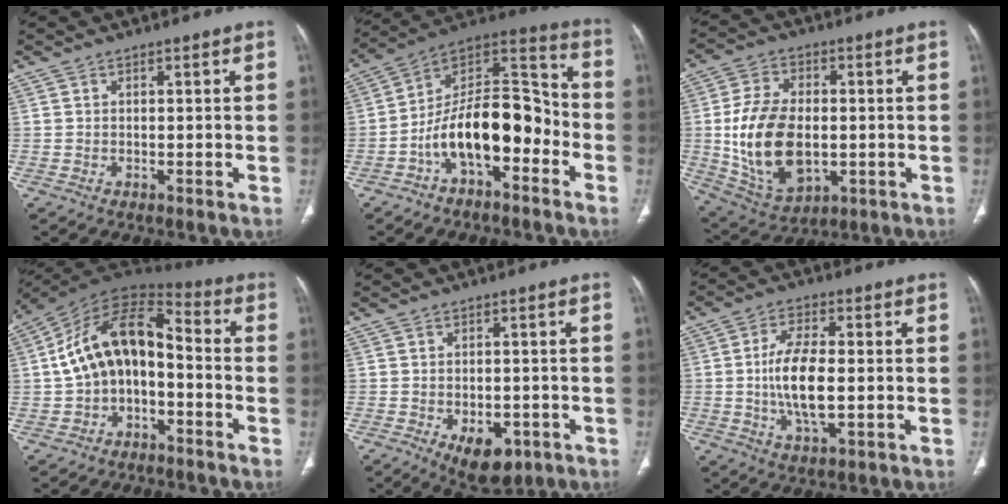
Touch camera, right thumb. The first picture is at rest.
{"total": 18.0, "force": [-6.2, 9.3, 14.1], "torque": [-0.205, 0.086, -0.107]}
{"total": 17.6, "force": [-1.2, 10.9, 13.8], "torque": [-0.248, -0.002, -0.002]}
{"total": 14.6, "force": [-1.9, 9.0, 11.3], "torque": [-0.185, 0.062, -0.043]}
{"total": 8.3, "force": [-3.5, 4.9, 5.8], "torque": [-0.068, 0.006, -0.035]}
{"total": 10.8, "force": [-0.8, 4.6, 9.7], "torque": [-0.187, 0.000, -0.014]}